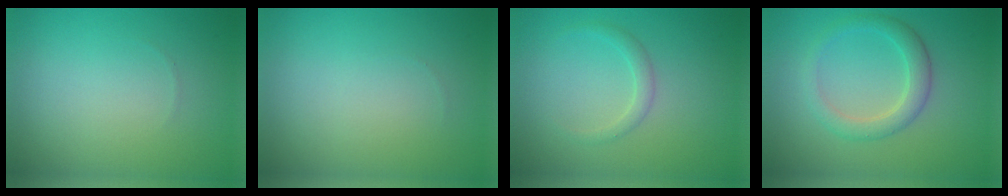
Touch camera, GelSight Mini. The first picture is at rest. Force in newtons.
{"total": 0.0}
{"total": 1.3, "press": 1.3, "slide": 0.0}
{"total": 3.0, "press": 3.0, "slide": 0.1}